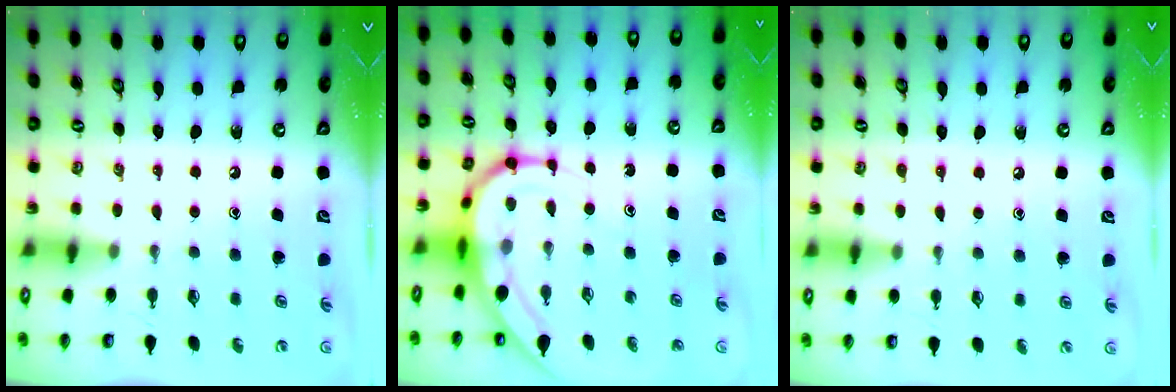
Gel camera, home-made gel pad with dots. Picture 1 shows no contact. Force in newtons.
{"total": 10.4, "press": 10.4, "slide": 1.0}
{"total": 4.0, "press": 4.0, "slide": 0.5}